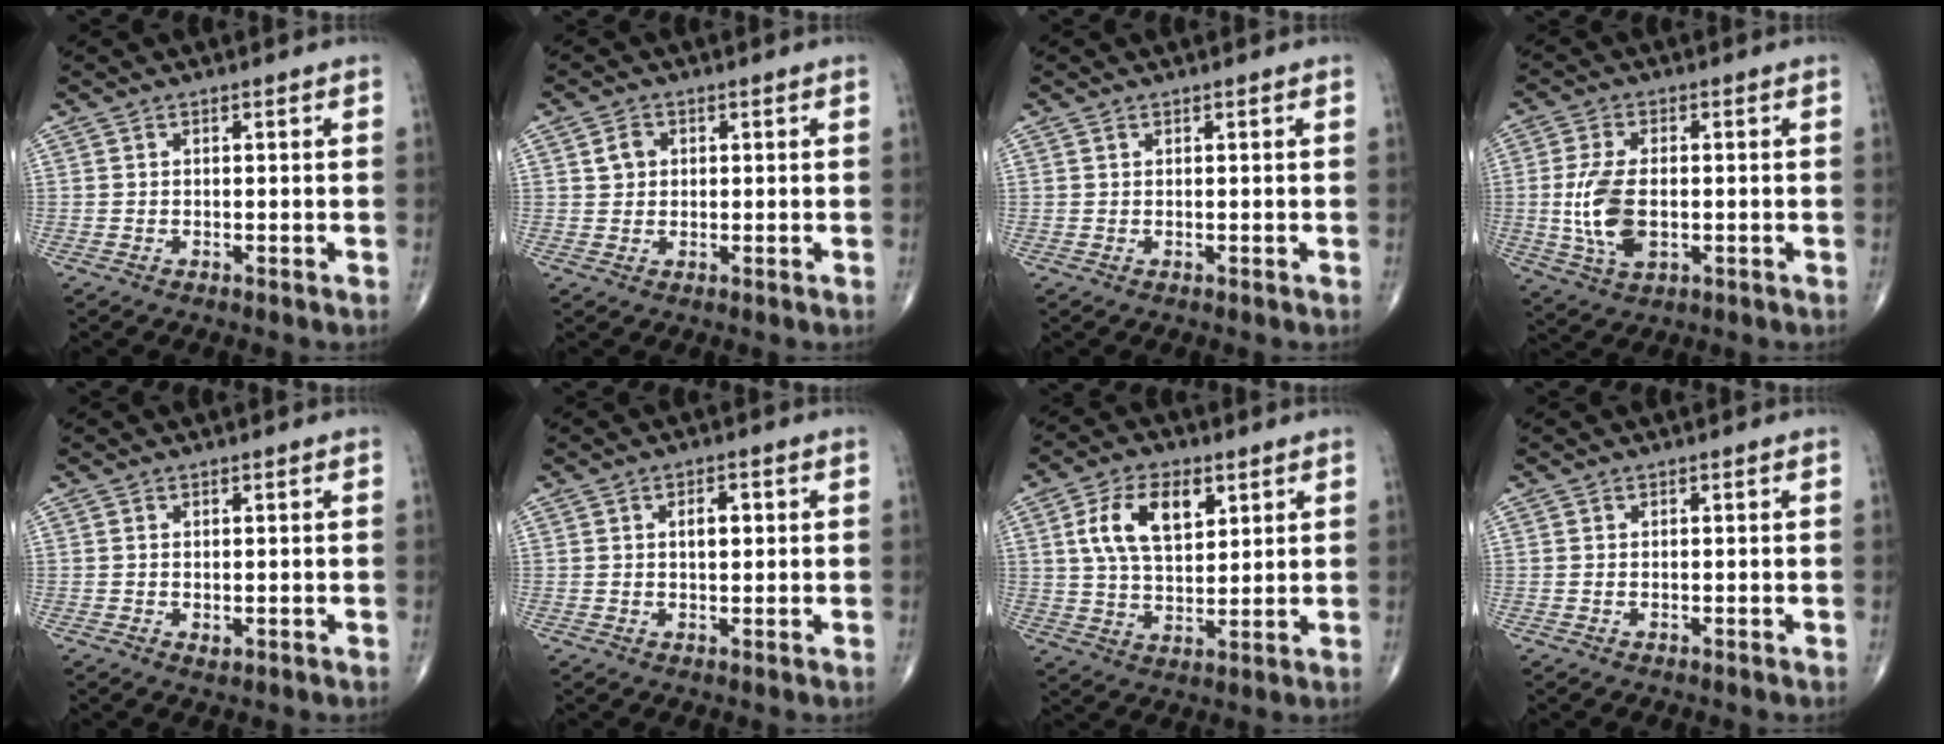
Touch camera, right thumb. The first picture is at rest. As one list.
[{"total": 2.7, "force": [0.7, 2.3, 1.3], "torque": [-0.011, 0.001, 0.012]}, {"total": 0.0}, {"total": 9.6, "force": [-0.8, 5.1, 8.0], "torque": [-0.167, -0.003, -0.010]}, {"total": 1.0, "force": [-0.2, 0.6, 0.8], "torque": [-0.009, -0.003, -0.001]}, {"total": 3.1, "force": [0.7, 1.7, 2.6], "torque": [-0.031, 0.002, 0.008]}, {"total": 11.5, "force": [4.2, 6.3, 8.7], "torque": [-0.141, -0.010, 0.079]}, {"total": 0.0}]